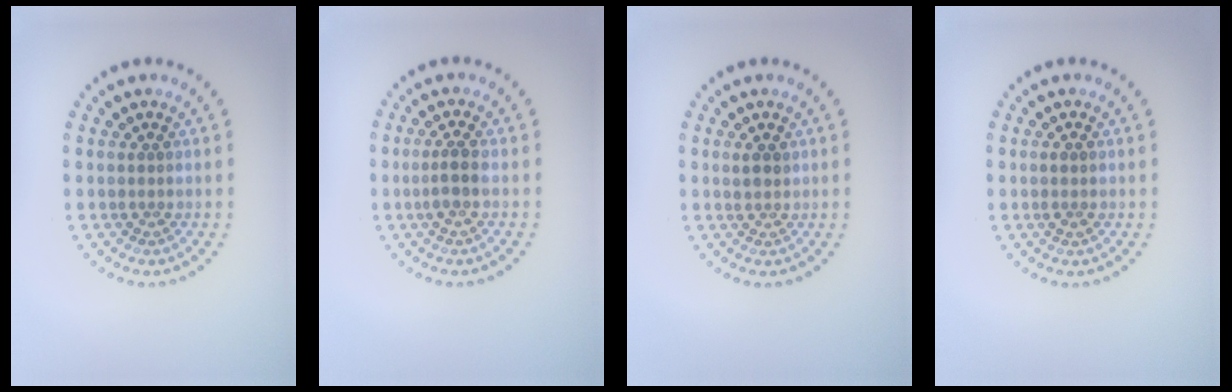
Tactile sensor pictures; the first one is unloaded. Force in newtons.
{"total": 1.7, "press": 1.4, "slide": 1.0}
{"total": 1.2, "press": 1.1, "slide": 0.5}
{"total": 1.0, "press": 0.9, "slide": 0.3}